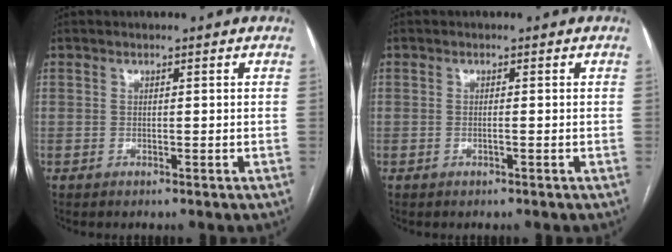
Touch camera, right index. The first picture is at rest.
{"total": 0.7, "force": [-0.2, 0.0, 0.6], "torque": [-0.012, 0.001, -0.003]}